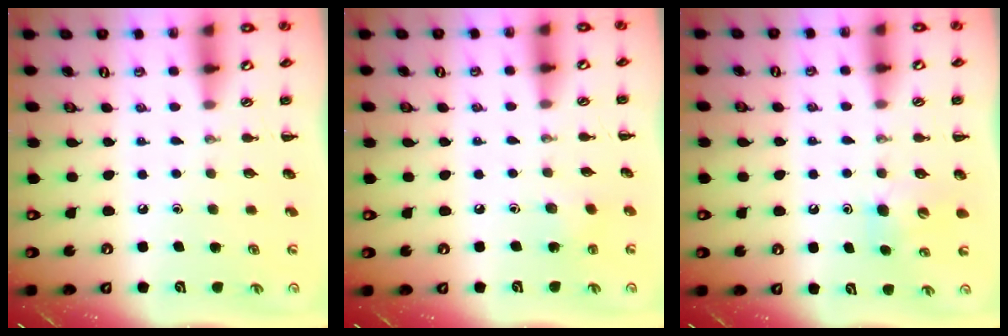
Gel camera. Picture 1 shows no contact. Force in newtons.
{"total": 2.8, "press": 2.7, "slide": 0.9}
{"total": 4.7, "press": 4.6, "slide": 1.1}